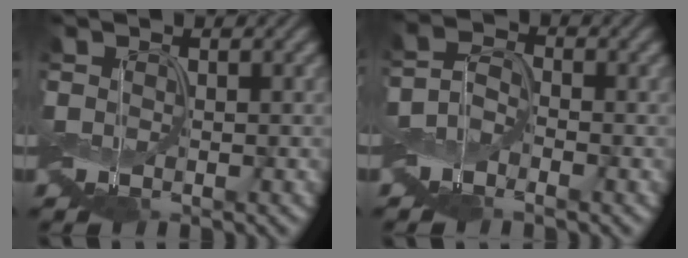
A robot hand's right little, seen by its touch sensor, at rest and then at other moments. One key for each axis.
{"total": 1.8, "fx": -1.4, "fy": 0.7, "fz": 0.8, "tx": -0.008, "ty": 0.005, "tz": -0.038}